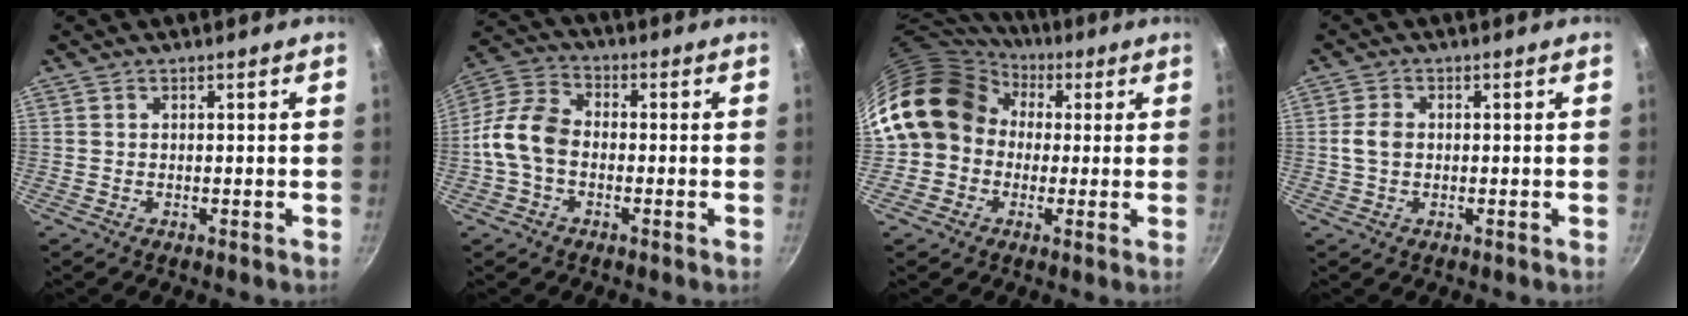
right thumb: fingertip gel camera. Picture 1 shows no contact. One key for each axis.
{"total": 9.6, "fx": -1.8, "fy": 6.6, "fz": 6.7, "tx": -0.124, "ty": 0.033, "tz": -0.053}
{"total": 15.2, "fx": 1.6, "fy": 13.1, "fz": 7.5, "tx": -0.102, "ty": 0.038, "tz": 0.014}
{"total": 3.4, "fx": 0.0, "fy": 2.4, "fz": 2.3, "tx": -0.041, "ty": 0.008, "tz": -0.002}